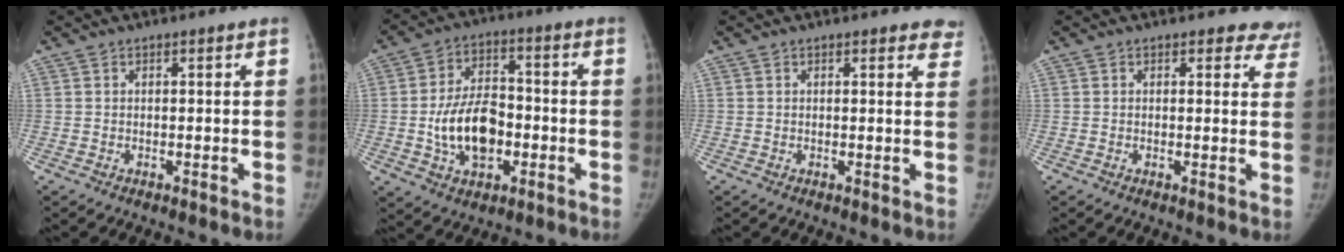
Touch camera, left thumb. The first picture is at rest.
{"total": 13.3, "force": [-2.7, 8.5, 9.9], "torque": [-0.147, 0.021, -0.045]}
{"total": 3.4, "force": [2.9, 1.4, 1.1], "torque": [0.016, -0.012, 0.016]}
{"total": 5.7, "force": [5.1, 2.7, 0.2], "torque": [0.051, -0.020, 0.026]}